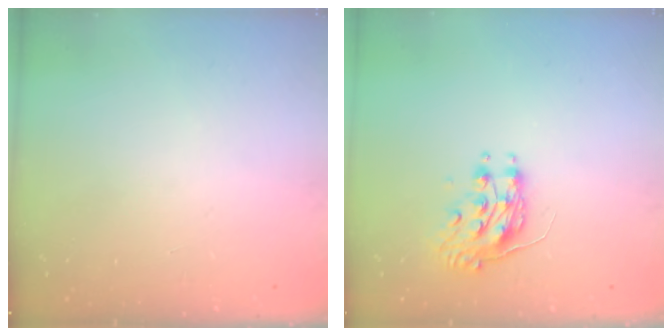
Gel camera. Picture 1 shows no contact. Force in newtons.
{"total": 8.2, "press": 8.2, "slide": 0.3}